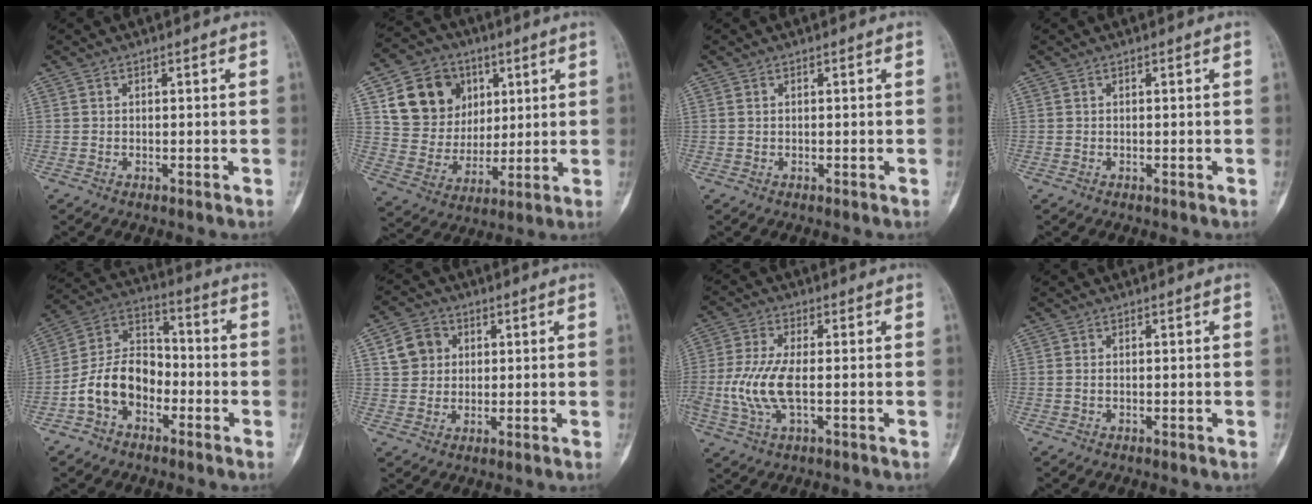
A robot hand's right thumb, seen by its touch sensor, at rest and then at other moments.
{"total": 15.1, "force": [5.6, 12.8, 5.9], "torque": [-0.065, -0.008, 0.107]}
{"total": 0.5, "force": [0.2, 0.3, 0.3], "torque": [-0.010, 0.003, 0.005]}
{"total": 0.0}
{"total": 12.2, "force": [-4.6, 8.5, 7.4], "torque": [-0.120, 0.057, -0.094]}
{"total": 6.7, "force": [2.0, 5.9, 2.5], "torque": [-0.022, 0.002, 0.034]}
{"total": 9.7, "force": [-1.2, 3.9, 8.8], "torque": [-0.214, 0.001, -0.026]}
{"total": 0.6, "force": [0.0, 0.3, 0.5], "torque": [-0.014, -0.001, 0.002]}